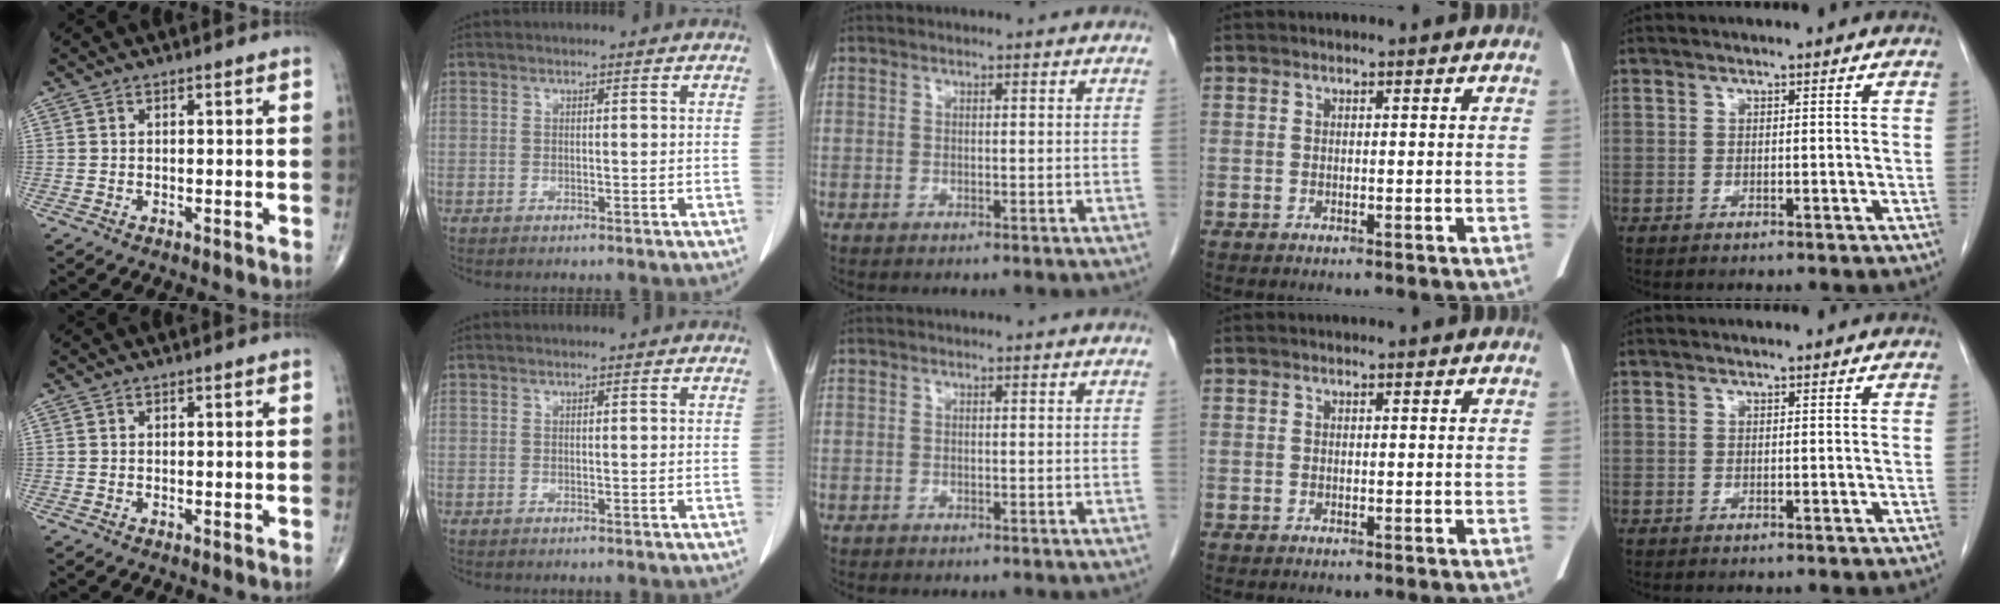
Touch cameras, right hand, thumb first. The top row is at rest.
{}